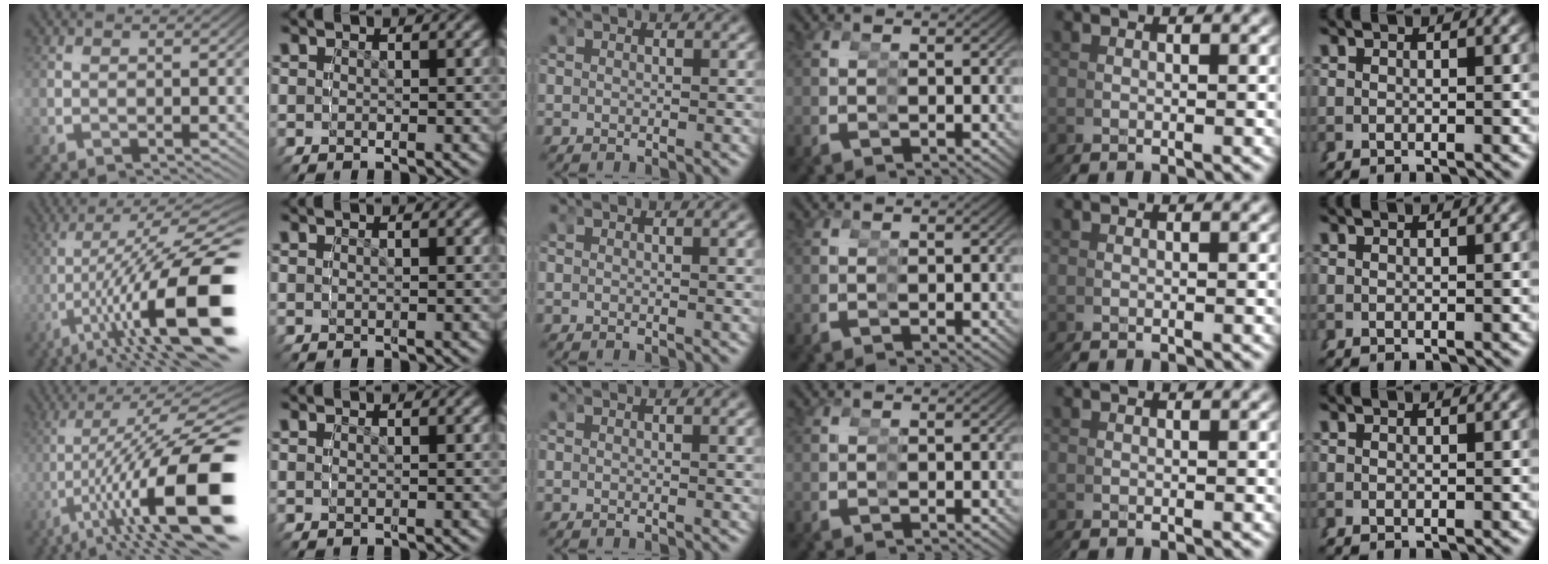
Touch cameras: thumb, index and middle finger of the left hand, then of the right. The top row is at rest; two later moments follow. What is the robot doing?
{"motion": "grasp_and_lifting", "object": "cup"}